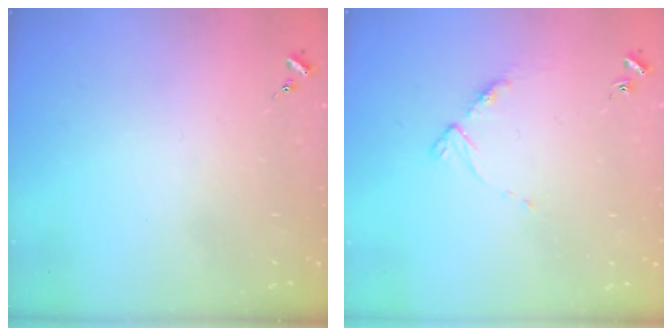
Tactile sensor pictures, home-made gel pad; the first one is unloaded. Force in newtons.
{"total": 5.2, "press": 5.1, "slide": 0.7}